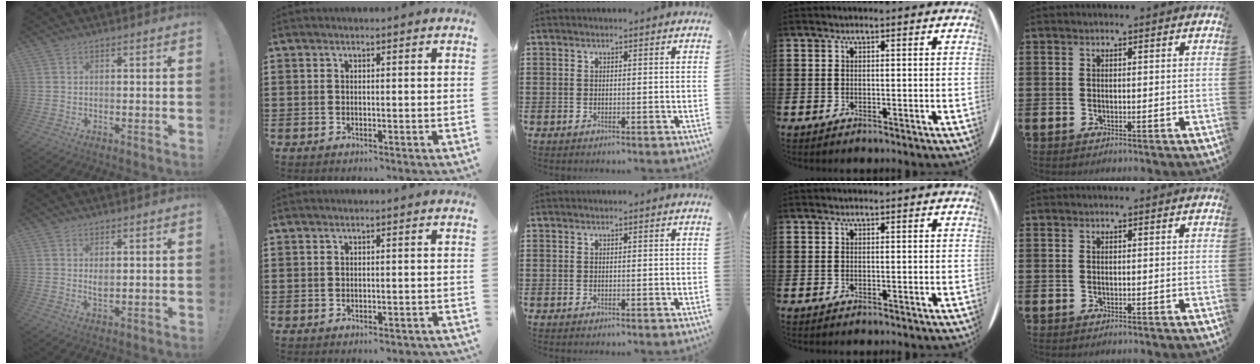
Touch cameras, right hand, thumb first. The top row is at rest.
{"thumb": {"total": 2.5, "force": [1.1, 1.3, 1.8], "torque": [-0.016, -0.011, 0.015]}, "index": {"total": 0.9, "force": [-0.8, 0.2, 0.4], "torque": [-0.012, -0.005, -0.015]}}